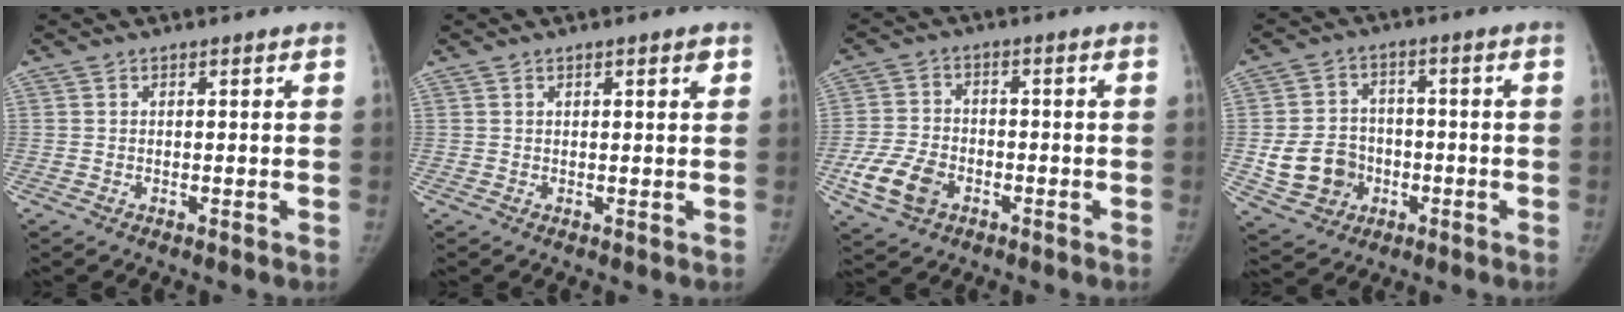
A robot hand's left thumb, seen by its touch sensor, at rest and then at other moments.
{"total": 1.5, "force": [0.7, 0.3, 1.3], "torque": [-0.015, 0.001, 0.008]}
{"total": 8.6, "force": [-3.6, 5.8, 5.2], "torque": [-0.102, 0.015, -0.064]}
{"total": 10.0, "force": [-2.3, 8.9, 4.1], "torque": [-0.046, 0.019, -0.028]}